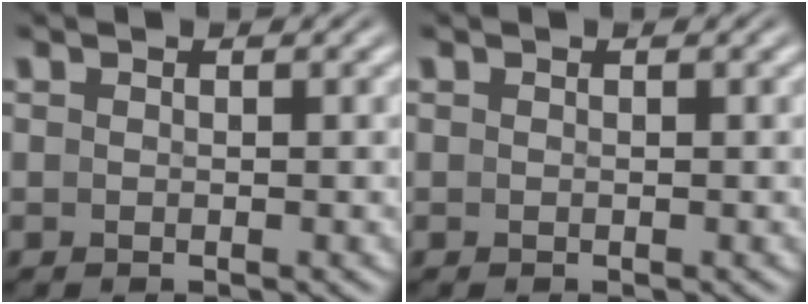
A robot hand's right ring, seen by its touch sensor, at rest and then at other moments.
{"total": 1.2, "force": [-0.3, -1.1, -0.4], "torque": [0.014, -0.011, 0.005]}